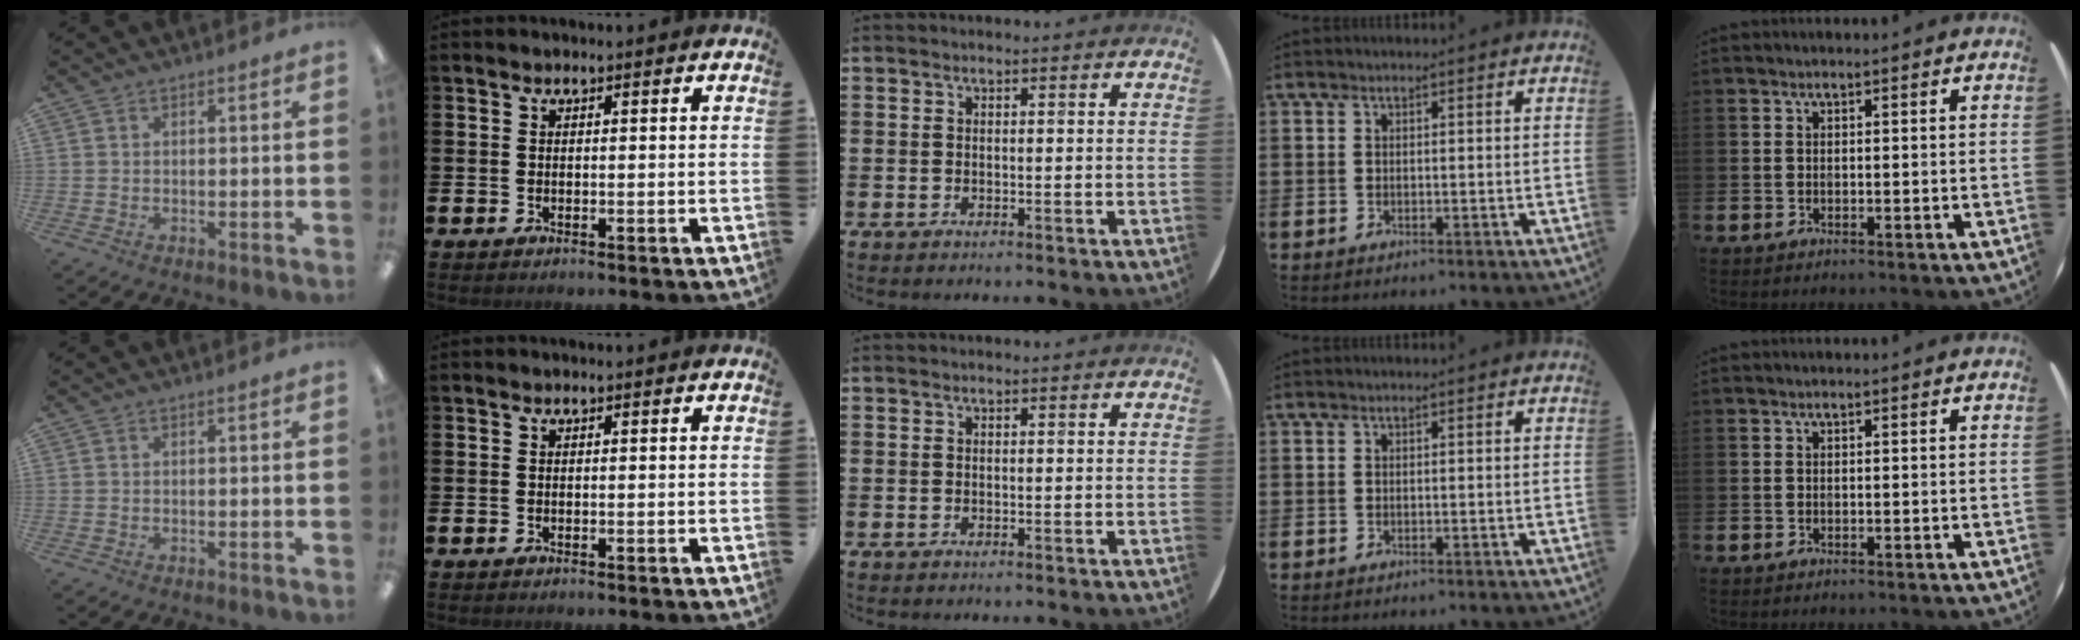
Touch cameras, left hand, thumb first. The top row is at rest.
{}